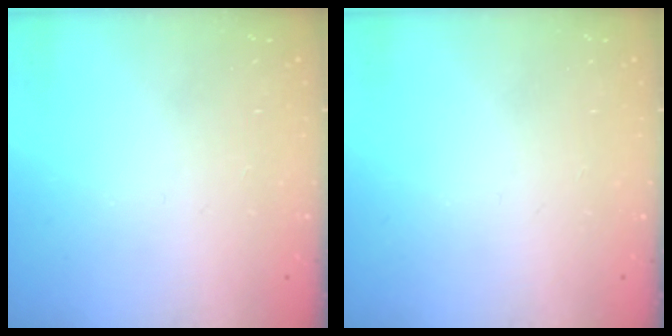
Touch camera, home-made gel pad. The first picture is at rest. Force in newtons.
{"total": 0.0}